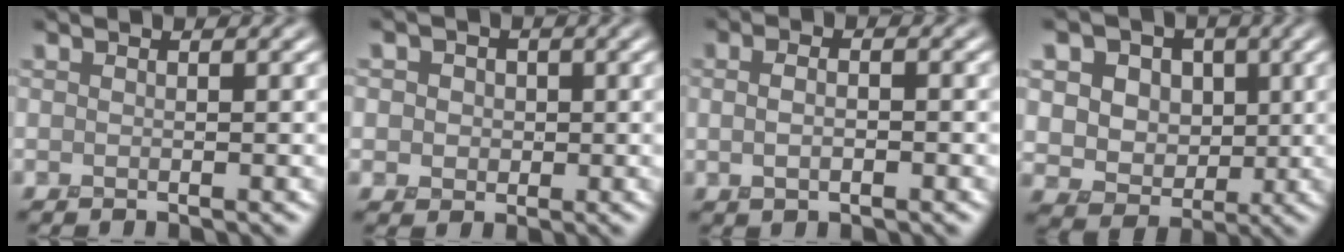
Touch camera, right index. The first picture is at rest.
{"total": 3.0, "force": [0.5, 2.7, 1.2], "torque": [-0.016, 0.009, -0.002]}
{"total": 2.2, "force": [-0.1, 1.4, 1.8], "torque": [-0.031, 0.002, -0.002]}
{"total": 9.2, "force": [2.3, 7.7, 4.5], "torque": [-0.076, 0.018, 0.022]}